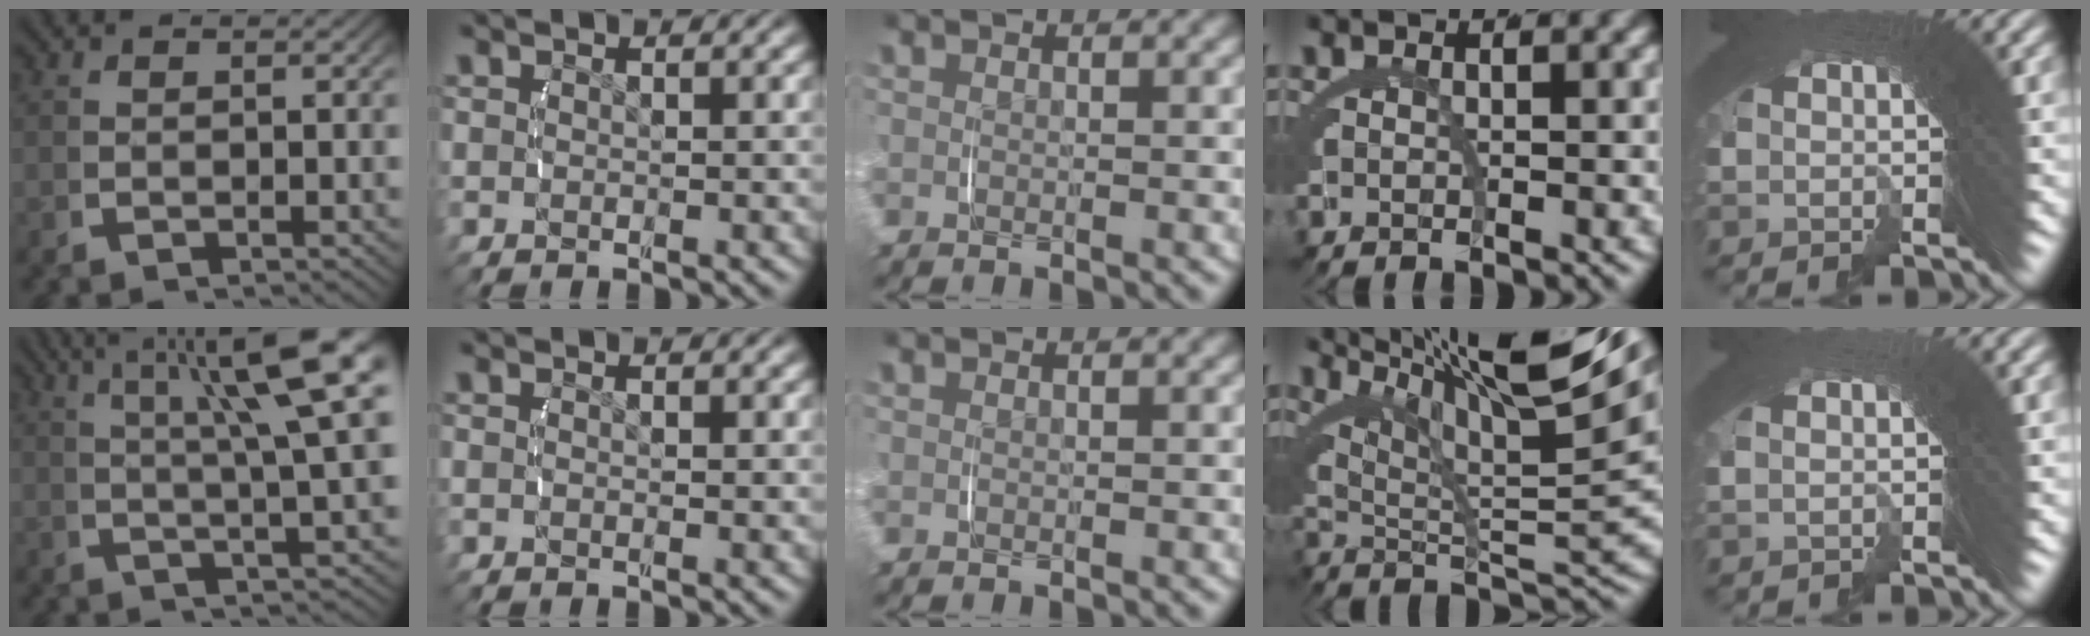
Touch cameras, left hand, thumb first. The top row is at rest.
{"thumb": {"total": 10.8, "force": [4.0, 3.4, 9.5], "torque": [-0.112, 0.010, 0.058]}, "index": {"total": 0.8, "force": [-0.1, 0.5, 0.7], "torque": [-0.014, -0.003, -0.003]}, "ring": {"total": 13.4, "force": [7.3, 3.8, 10.6], "torque": [-0.140, 0.025, 0.102]}, "little": {"total": 0.9, "force": [0.3, -0.7, 0.4], "torque": [0.004, 0.016, 0.004]}}